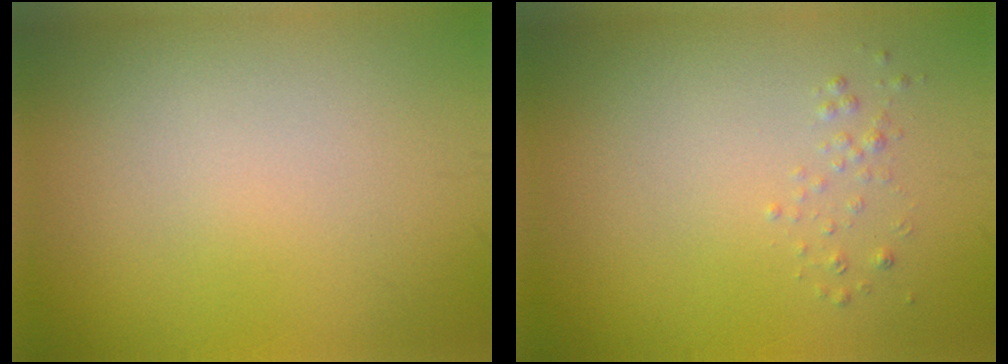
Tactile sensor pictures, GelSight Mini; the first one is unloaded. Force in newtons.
{"total": 0.7, "press": 0.7, "slide": 0.1}